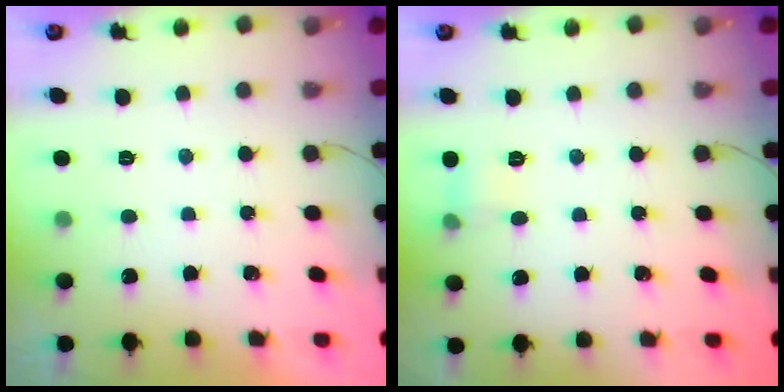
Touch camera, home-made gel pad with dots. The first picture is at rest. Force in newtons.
{"total": 5.5, "press": 5.2, "slide": 1.7}